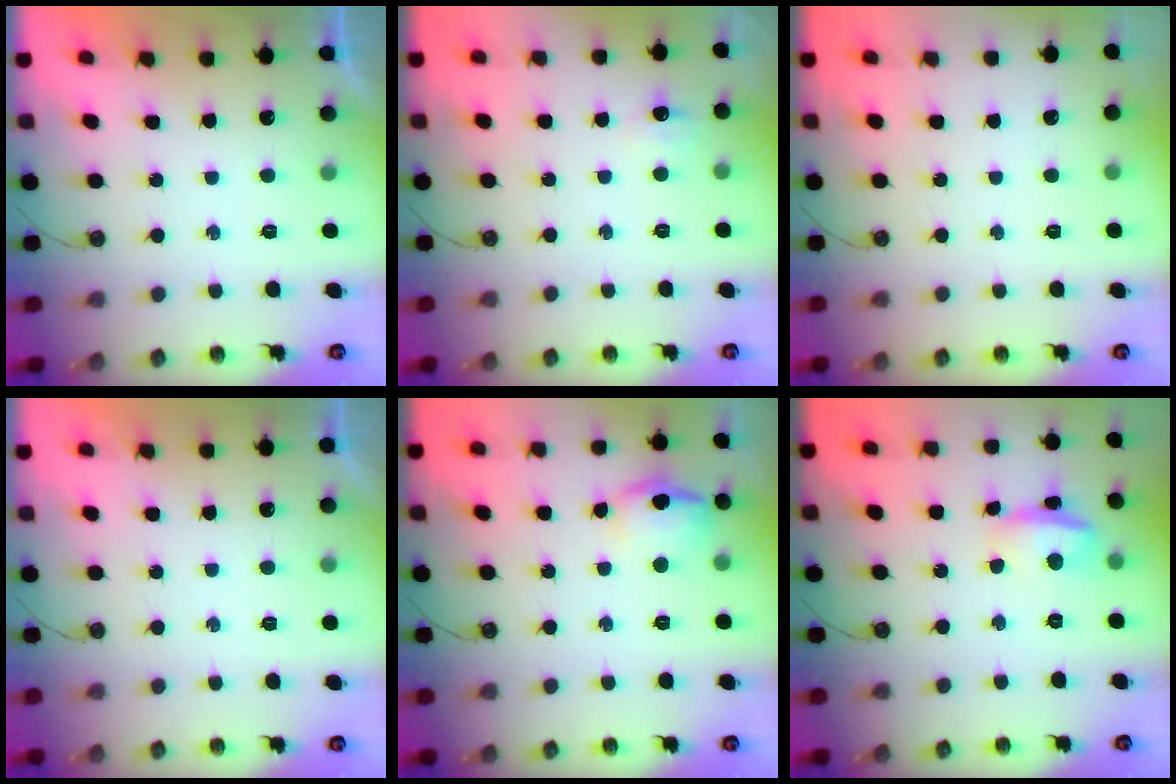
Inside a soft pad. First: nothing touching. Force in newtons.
{"total": 5.6, "press": 5.4, "slide": 1.4}
{"total": 0.0}
{"total": 0.0}
{"total": 10.2, "press": 10.1, "slide": 1.4}
{"total": 7.9, "press": 7.8, "slide": 1.3}